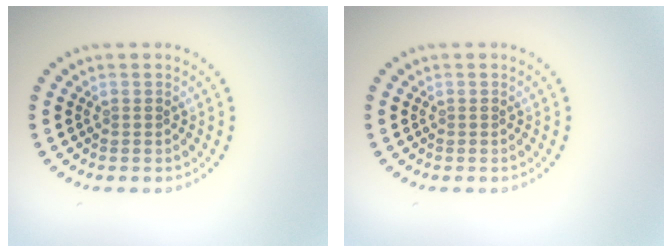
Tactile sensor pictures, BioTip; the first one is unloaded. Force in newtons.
{"total": 0.0}